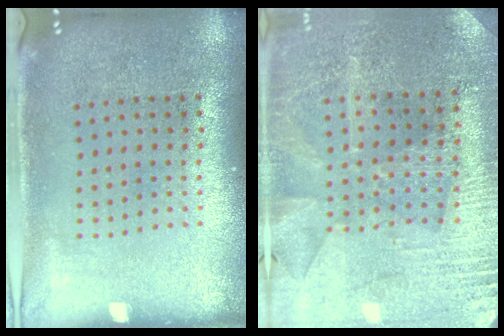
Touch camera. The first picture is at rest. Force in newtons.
{"total": 2.9, "press": 2.8, "slide": 0.5}